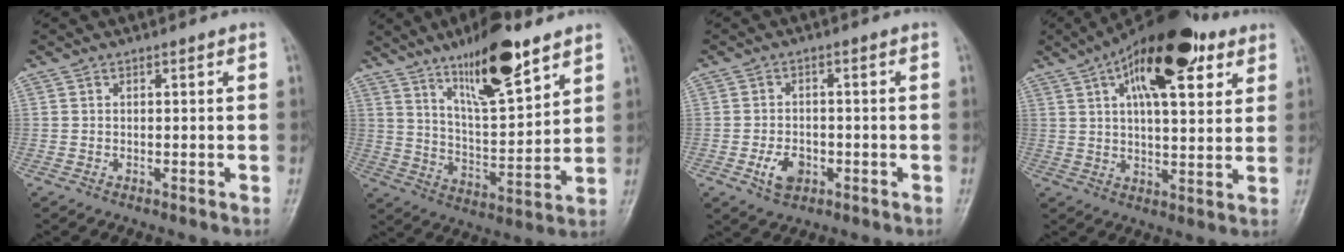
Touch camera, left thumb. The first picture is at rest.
{"total": 15.6, "force": [10.1, 4.2, 11.1], "torque": [-0.165, -0.061, 0.180]}
{"total": 5.1, "force": [-1.9, 3.4, 3.2], "torque": [-0.048, 0.007, -0.031]}
{"total": 19.7, "force": [9.4, 8.2, 15.3], "torque": [-0.214, -0.009, 0.145]}